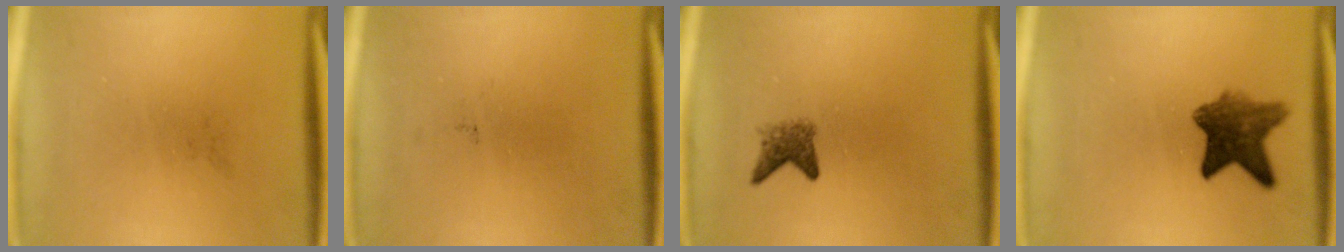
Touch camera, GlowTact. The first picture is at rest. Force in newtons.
{"total": 0.0}
{"total": 2.3}
{"total": 7.0}